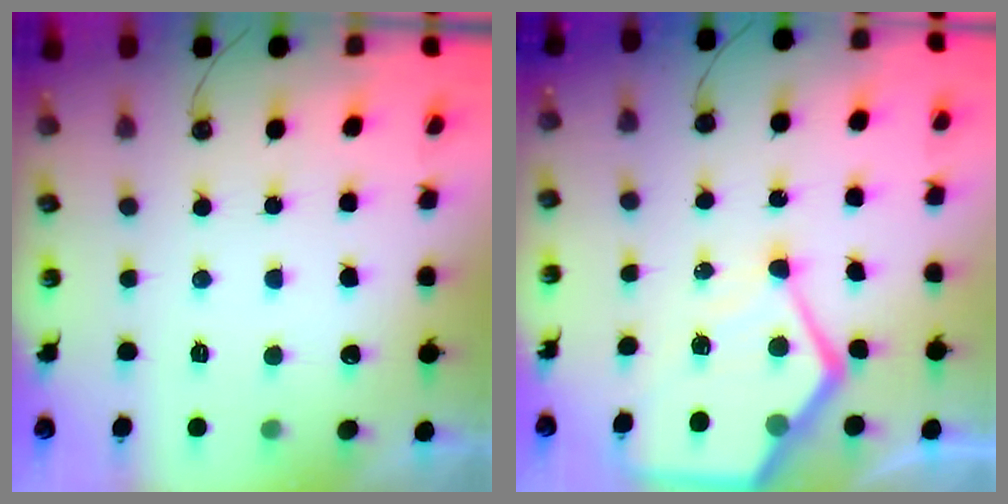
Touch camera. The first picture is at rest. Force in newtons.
{"total": 13.5, "press": 13.4, "slide": 1.4}